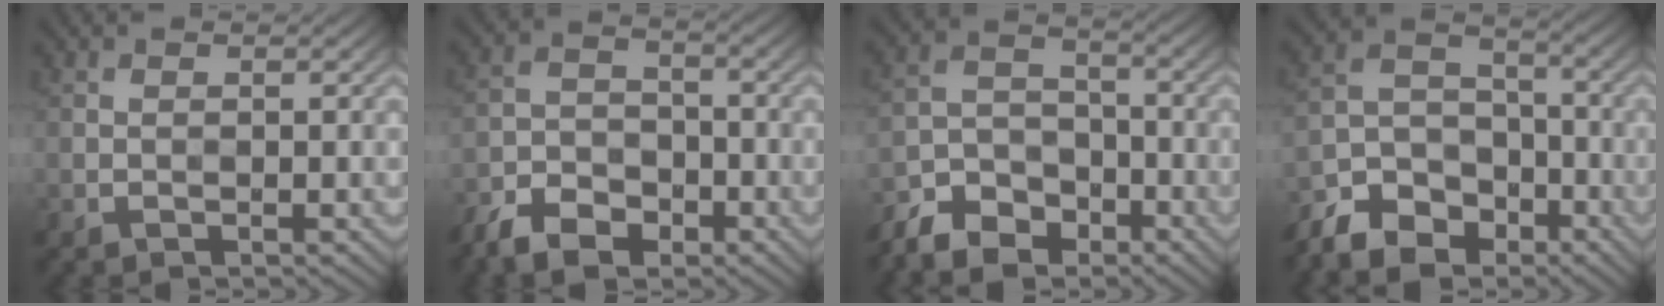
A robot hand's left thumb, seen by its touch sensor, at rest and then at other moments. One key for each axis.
{"total": 7.8, "fx": -5.5, "fy": 4.2, "fz": 3.5, "tx": -0.075, "ty": -0.006, "tz": -0.117}
{"total": 8.4, "fx": -6.4, "fy": 4.4, "fz": 3.1, "tx": -0.073, "ty": -0.007, "tz": -0.131}
{"total": 10.5, "fx": -7.7, "fy": 5.8, "fz": 4.2, "tx": -0.101, "ty": -0.016, "tz": -0.149}